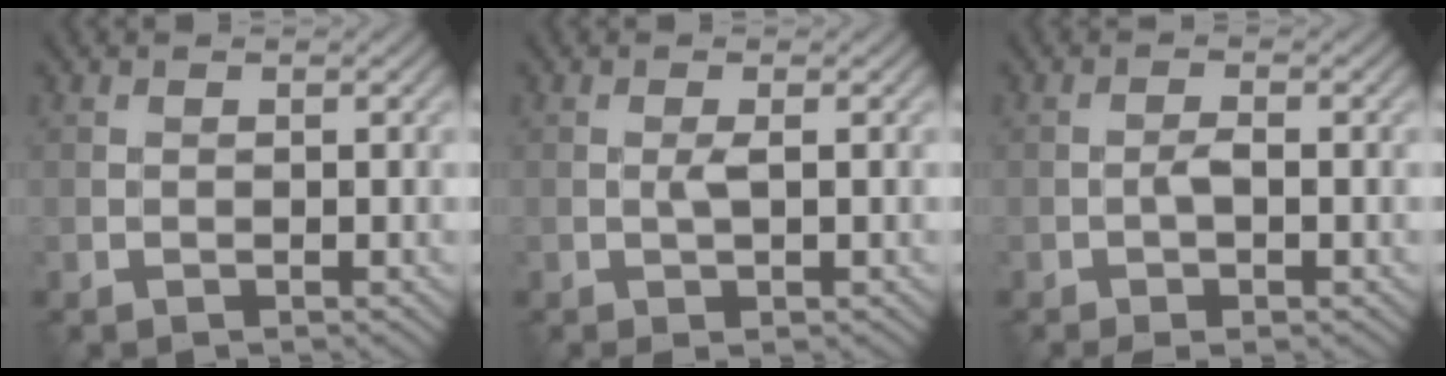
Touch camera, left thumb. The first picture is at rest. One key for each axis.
{"total": 1.5, "fx": 0.0, "fy": 0.2, "fz": 1.5, "tx": -0.030, "ty": -0.001, "tz": -0.004}
{"total": 2.5, "fx": -1.0, "fy": 0.7, "fz": 2.2, "tx": -0.042, "ty": 0.003, "tz": -0.021}